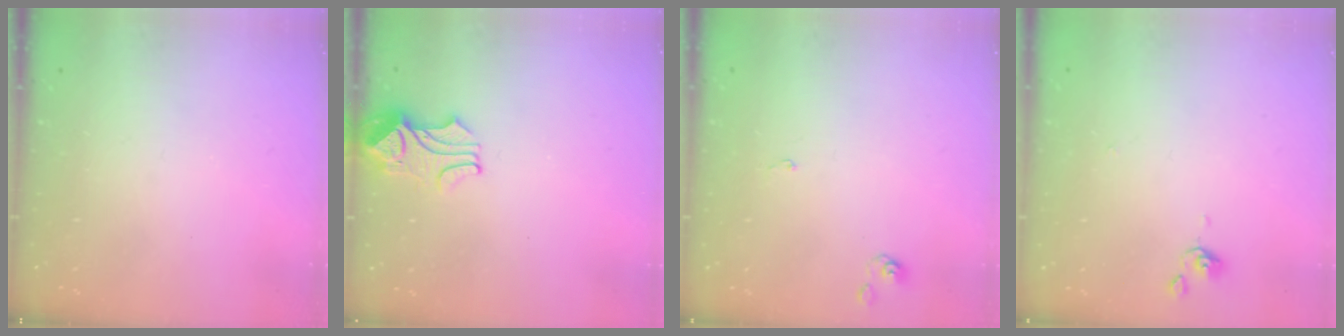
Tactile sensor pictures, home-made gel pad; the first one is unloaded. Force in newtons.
{"total": 2.3, "press": 2.3, "slide": 0.6}
{"total": 0.0}
{"total": 0.0}